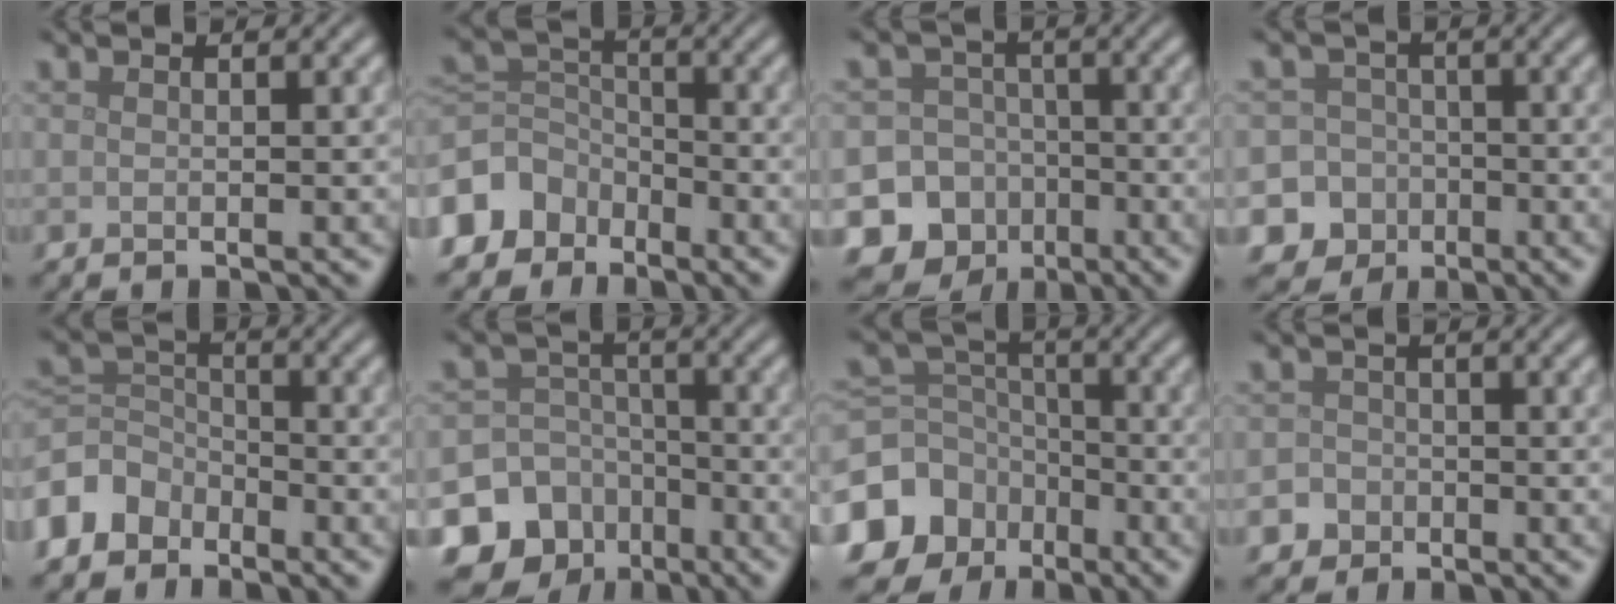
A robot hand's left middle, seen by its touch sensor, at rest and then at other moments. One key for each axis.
{"total": 6.0, "fx": -4.0, "fy": 4.2, "fz": 1.6, "tx": -0.033, "ty": 0.000, "tz": -0.096}
{"total": 15.7, "fx": -8.1, "fy": 13.4, "fz": 2.2, "tx": -0.054, "ty": -0.058, "tz": -0.139}
{"total": 11.9, "fx": -6.0, "fy": 10.2, "fz": 1.2, "tx": -0.028, "ty": -0.038, "tz": -0.115}
{"total": 4.6, "fx": -3.0, "fy": 3.2, "fz": 1.1, "tx": -0.020, "ty": 0.005, "tz": -0.077}
{"total": 14.3, "fx": -7.9, "fy": 11.6, "fz": 2.7, "tx": -0.073, "ty": -0.049, "tz": -0.138}
{"total": 13.9, "fx": -7.4, "fy": 11.2, "fz": 3.6, "tx": -0.111, "ty": -0.057, "tz": -0.135}
{"total": 3.2, "fx": -1.8, "fy": 2.6, "fz": 0.3, "tx": 0.019, "ty": -0.003, "tz": -0.038}